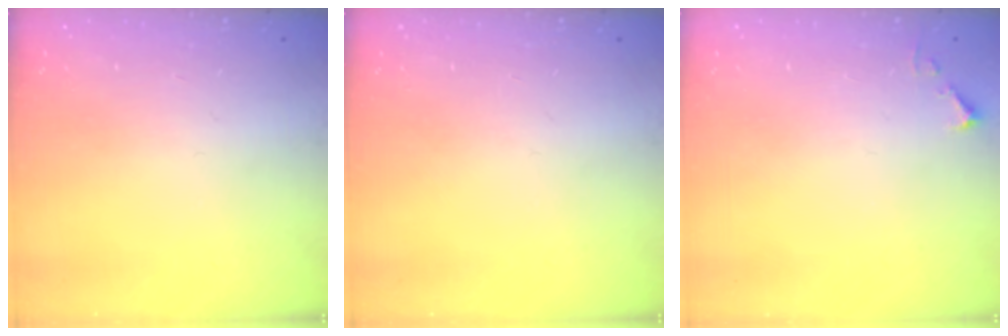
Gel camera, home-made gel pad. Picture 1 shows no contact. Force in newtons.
{"total": 0.0}
{"total": 3.7, "press": 3.6, "slide": 0.5}